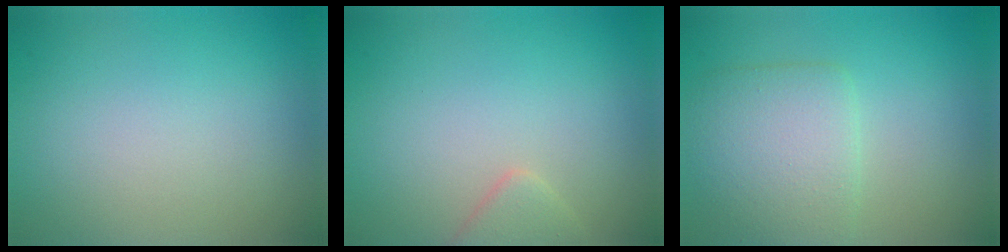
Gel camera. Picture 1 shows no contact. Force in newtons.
{"total": 1.7, "press": 1.7, "slide": 0.1}
{"total": 4.9, "press": 4.9, "slide": 0.4}